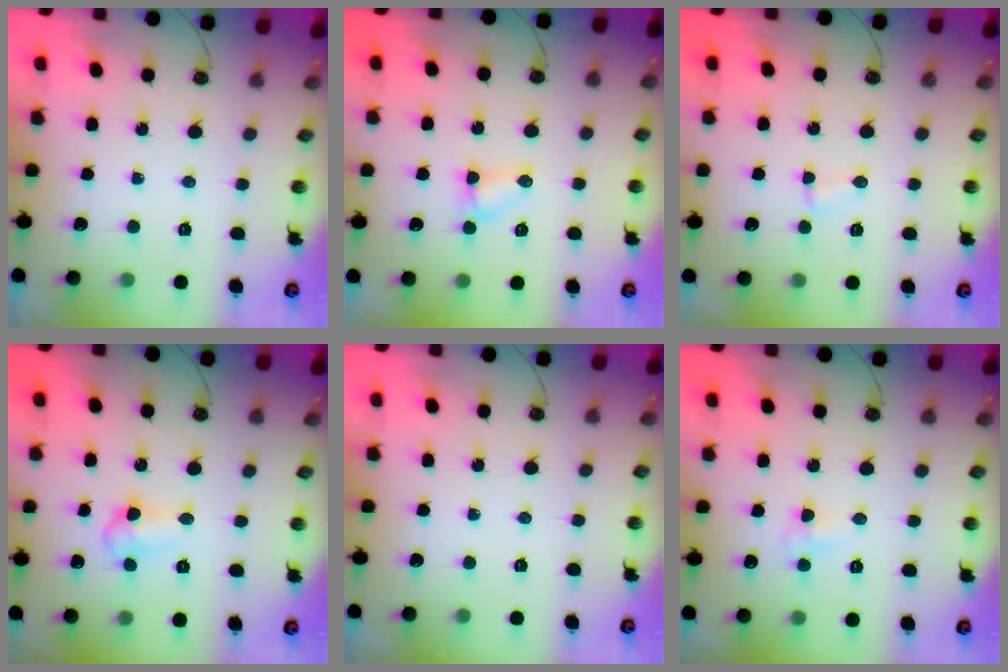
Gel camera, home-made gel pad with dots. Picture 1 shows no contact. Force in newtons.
{"total": 3.2, "press": 3.1, "slide": 0.3}
{"total": 2.8, "press": 2.8, "slide": 0.3}
{"total": 6.5, "press": 5.4, "slide": 3.7}
{"total": 0.0}
{"total": 4.5, "press": 4.4, "slide": 0.7}